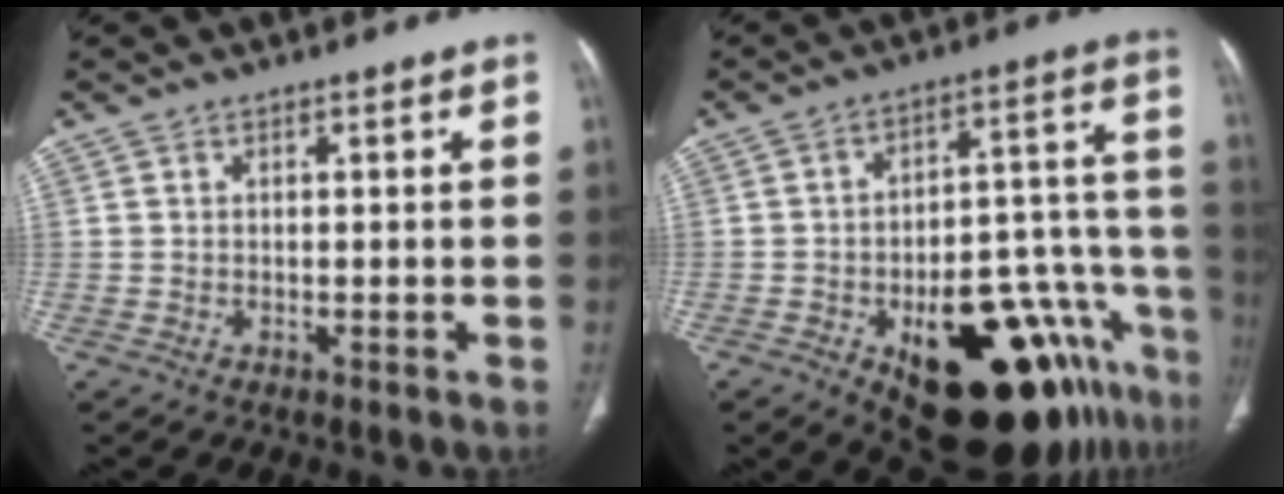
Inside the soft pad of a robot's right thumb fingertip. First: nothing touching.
{"total": 26.5, "force": [-14.6, 10.1, 19.7], "torque": [-0.179, 0.086, -0.201]}